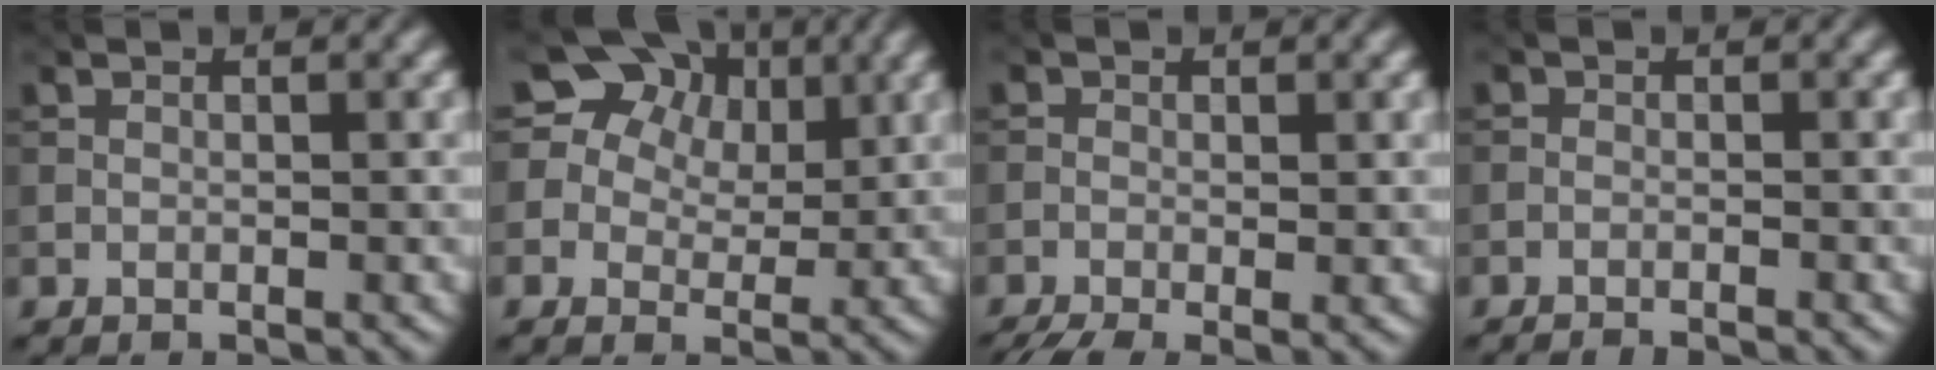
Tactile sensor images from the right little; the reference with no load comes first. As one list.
[{"total": 15.0, "force": [7.6, 11.0, 6.7], "torque": [-0.150, 0.050, 0.130]}, {"total": 2.9, "force": [-2.0, 0.9, 1.9], "torque": [-0.038, -0.013, -0.035]}, {"total": 2.1, "force": [-2.1, 0.1, 0.2], "torque": [0.007, -0.007, -0.028]}]